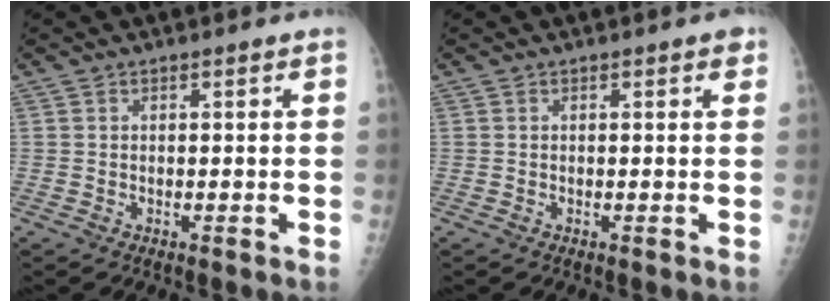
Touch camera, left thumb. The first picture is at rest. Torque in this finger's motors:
{"motor_torque": [1.98, 0.97, 0.42, -0.19, 0.03]}